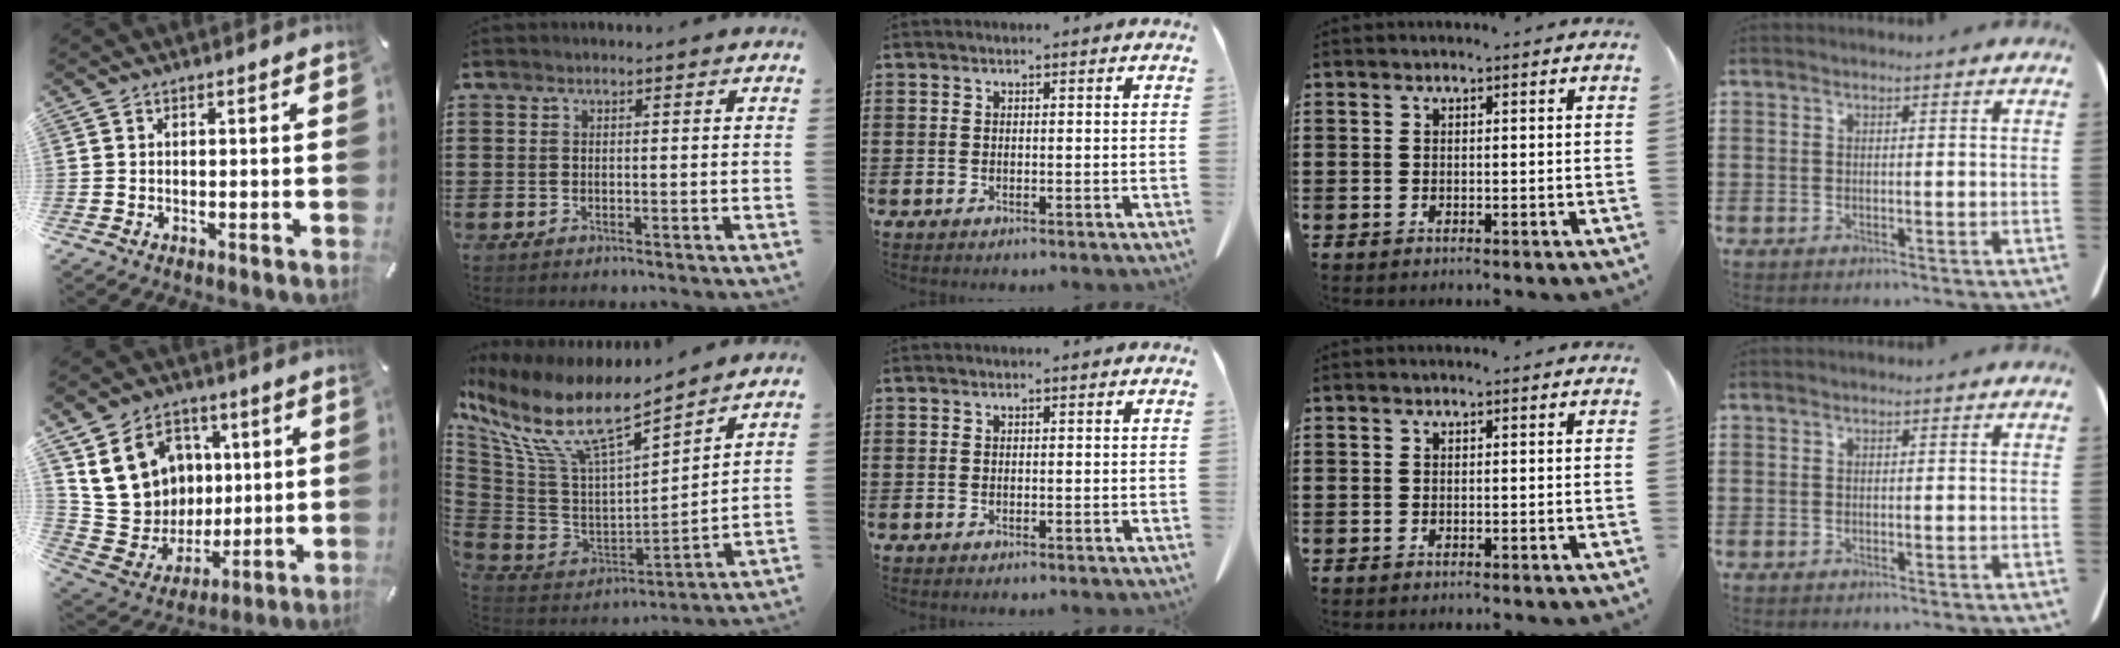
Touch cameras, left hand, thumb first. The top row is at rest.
{"thumb": {"total": 17.6, "force": [6.1, 15.3, 6.2], "torque": [-0.109, -0.021, 0.139]}, "index": {"total": 12.8, "force": [8.4, 3.4, 9.1], "torque": [-0.210, -0.050, 0.141]}}